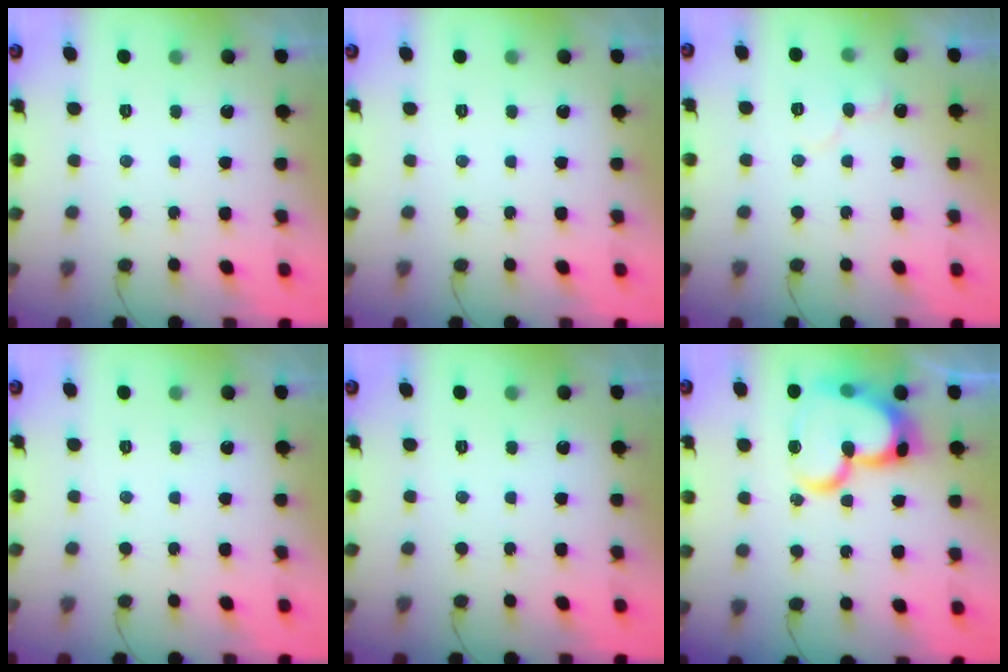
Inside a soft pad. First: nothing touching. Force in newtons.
{"total": 0.0}
{"total": 8.4, "press": 8.4, "slide": 0.4}
{"total": 0.0}
{"total": 0.0}
{"total": 21.8, "press": 21.7, "slide": 2.5}